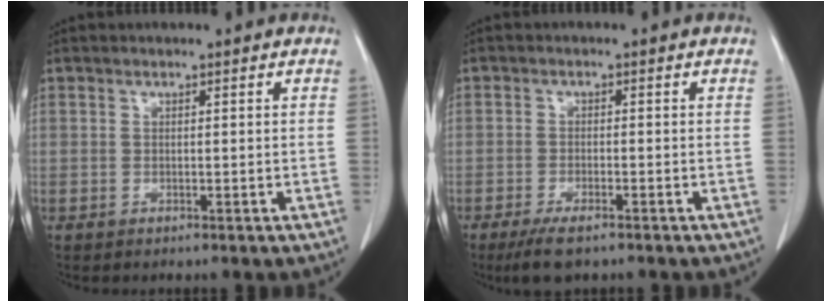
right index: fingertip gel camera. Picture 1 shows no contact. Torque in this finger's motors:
{"motor_torque": [0.48, -0.37, 0.19, 0.07]}